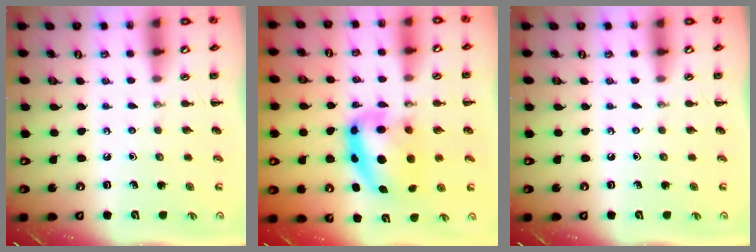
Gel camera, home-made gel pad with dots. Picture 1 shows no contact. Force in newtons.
{"total": 10.5, "press": 10.2, "slide": 2.6}
{"total": 0.0}